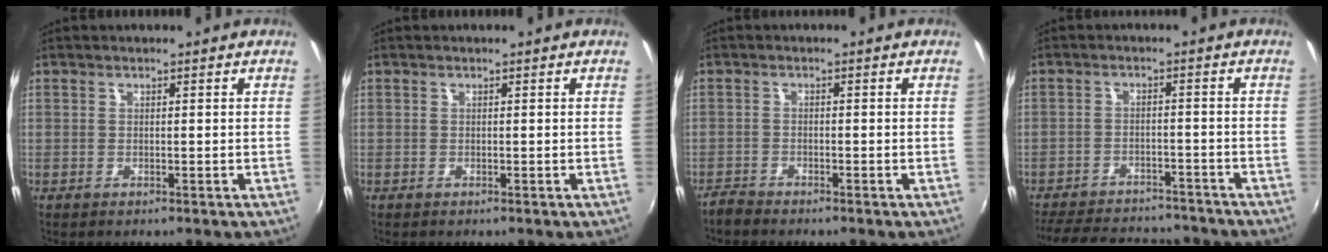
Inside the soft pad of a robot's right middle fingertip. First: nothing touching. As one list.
[{"total": 0.0}, {"total": 2.2, "force": [-2.1, 0.3, 0.2], "torque": [-0.013, -0.008, -0.047]}, {"total": 18.5, "force": [-16.0, 6.2, 6.8], "torque": [-0.156, 0.005, -0.218]}]